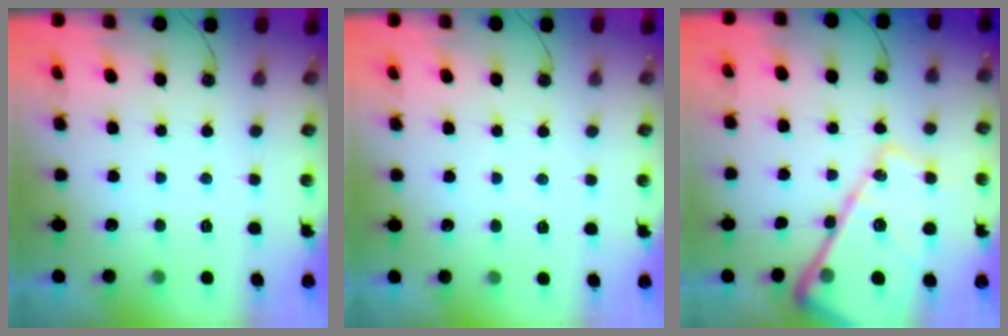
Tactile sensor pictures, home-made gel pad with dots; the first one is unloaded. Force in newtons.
{"total": 2.8, "press": 2.7, "slide": 0.5}
{"total": 21.9, "press": 21.9, "slide": 1.7}